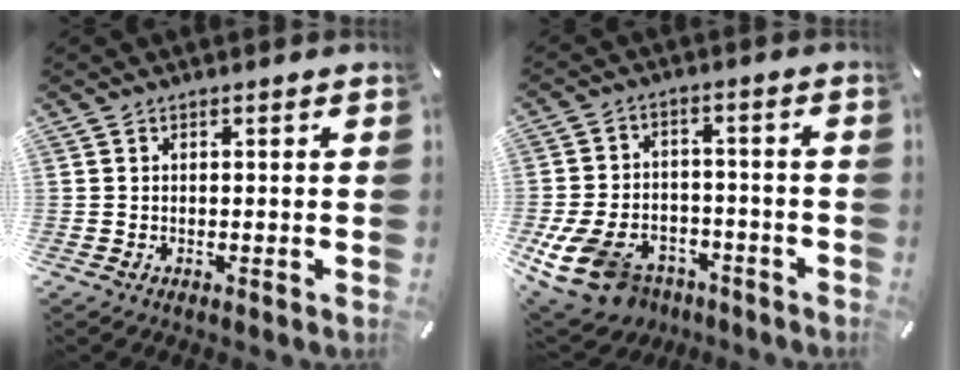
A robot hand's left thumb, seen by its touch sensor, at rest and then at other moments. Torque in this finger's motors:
{"motor_torque": [0.05, 1.39, 0.67, -0.09, 0.41]}